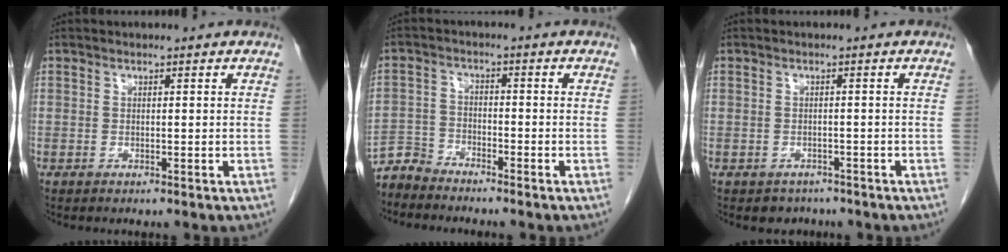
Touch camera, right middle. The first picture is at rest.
{"total": 3.9, "force": [-3.9, 0.6, -0.5], "torque": [0.013, -0.010, -0.078]}
{"total": 2.6, "force": [-2.0, 1.6, 0.0], "torque": [-0.010, 0.004, -0.027]}